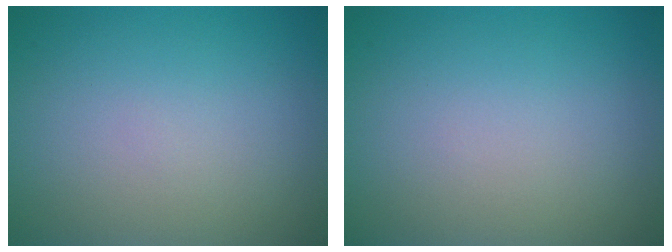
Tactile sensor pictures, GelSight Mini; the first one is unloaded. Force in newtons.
{"total": 0.0}